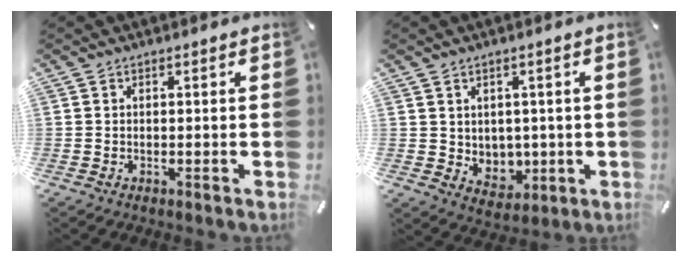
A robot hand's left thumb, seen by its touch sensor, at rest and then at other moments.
{"total": 5.6, "force": [2.0, 5.1, 1.1], "torque": [-0.003, -0.020, 0.040]}